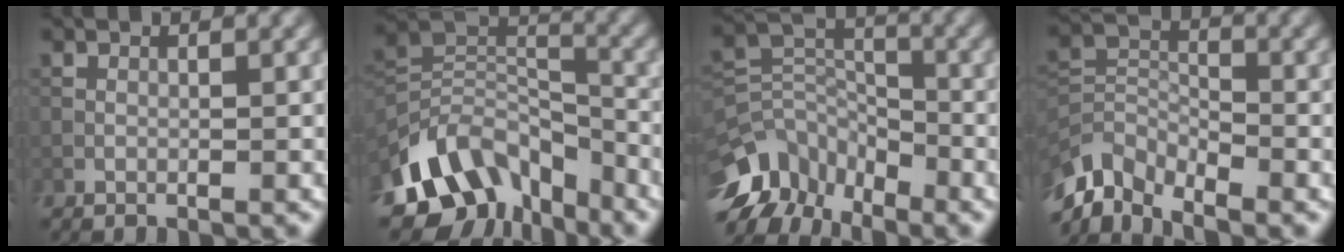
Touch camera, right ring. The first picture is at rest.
{"total": 10.4, "force": [-6.9, 6.1, 4.7], "torque": [-0.074, 0.001, -0.137]}
{"total": 10.1, "force": [-7.5, 5.8, 3.6], "torque": [-0.068, 0.009, -0.132]}
{"total": 5.9, "force": [-4.8, 2.6, 2.2], "torque": [-0.040, -0.007, -0.106]}